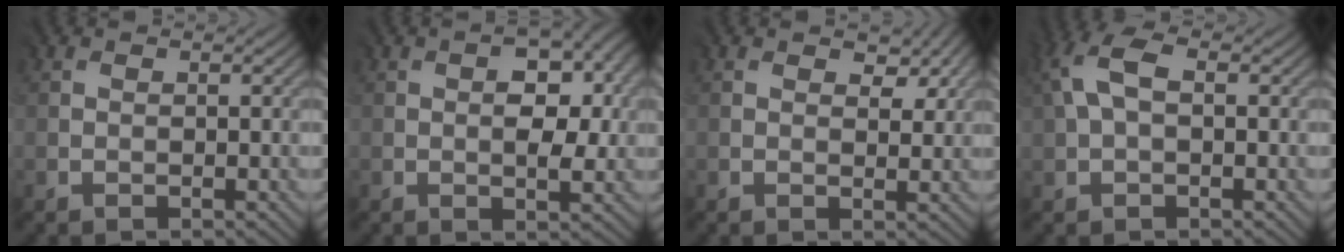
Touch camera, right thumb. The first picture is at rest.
{"total": 4.8, "force": [0.3, 2.5, 4.1], "torque": [-0.062, -0.005, 0.005]}
{"total": 3.4, "force": [1.7, 1.9, 2.2], "torque": [-0.032, -0.005, 0.028]}
{"total": 6.2, "force": [1.6, 3.4, 4.9], "torque": [-0.129, 0.022, 0.024]}